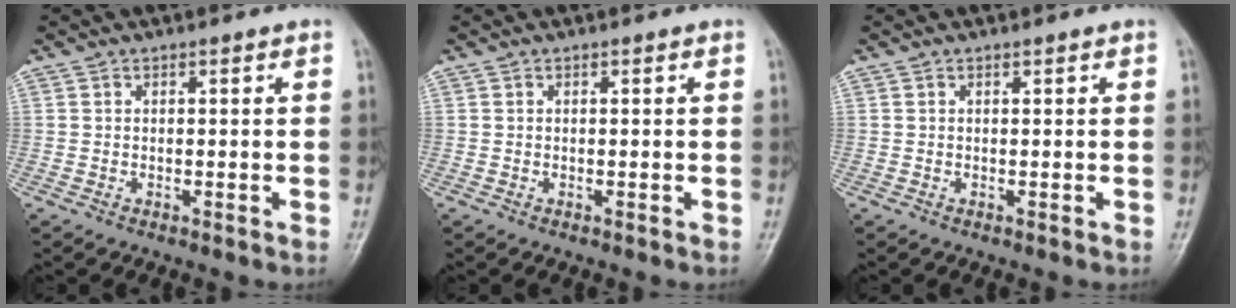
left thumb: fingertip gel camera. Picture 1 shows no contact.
{"total": 0.0}
{"total": 0.0}